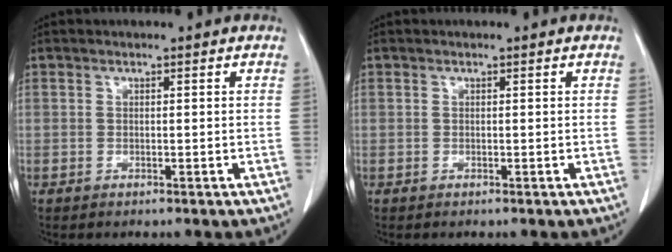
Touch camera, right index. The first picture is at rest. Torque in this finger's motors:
{"motor_torque": [0.00, 0.00, 0.00, 0.00]}